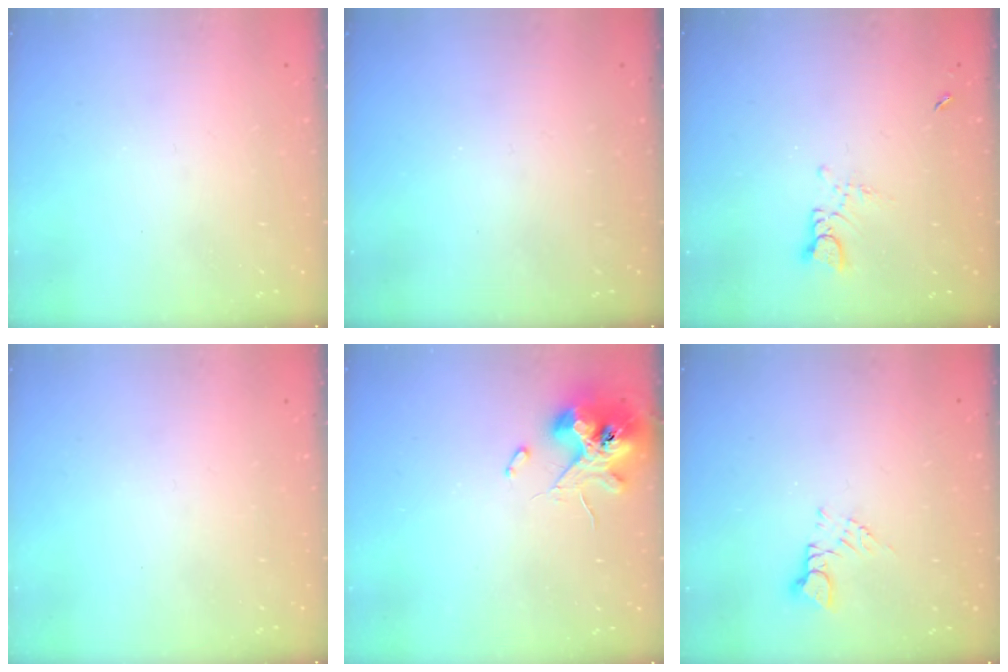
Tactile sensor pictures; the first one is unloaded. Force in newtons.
{"total": 0.0}
{"total": 2.9, "press": 2.9, "slide": 0.2}
{"total": 0.0}
{"total": 12.1, "press": 11.9, "slide": 1.8}
{"total": 3.2, "press": 3.2, "slide": 0.4}